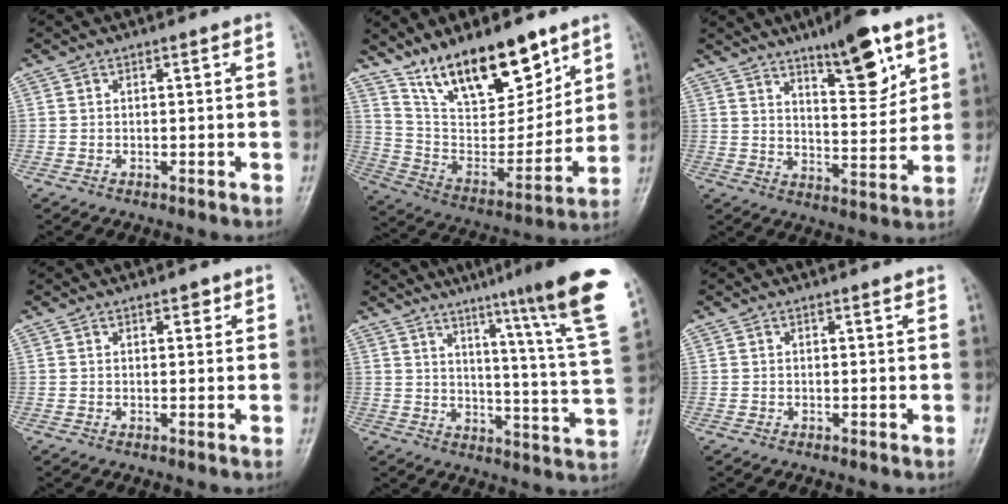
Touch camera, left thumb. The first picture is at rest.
{"total": 20.6, "force": [14.1, 8.2, 12.7], "torque": [-0.160, -0.072, 0.258]}
{"total": 12.0, "force": [7.3, 3.4, 8.9], "torque": [-0.113, -0.047, 0.116]}
{"total": 1.7, "force": [1.1, 0.8, 1.0], "torque": [-0.004, -0.004, 0.013]}
{"total": 20.9, "force": [13.9, 0.0, 15.6], "torque": [-0.191, -0.086, 0.183]}
{"total": 0.7, "force": [0.7, 0.0, 0.3], "torque": [-0.006, -0.003, 0.011]}